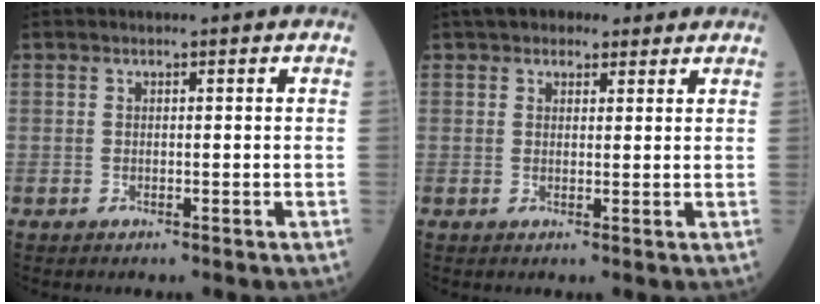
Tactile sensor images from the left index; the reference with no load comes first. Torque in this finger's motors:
{"motor_torque": [1.07, -1.07, 0.25, 0.06]}